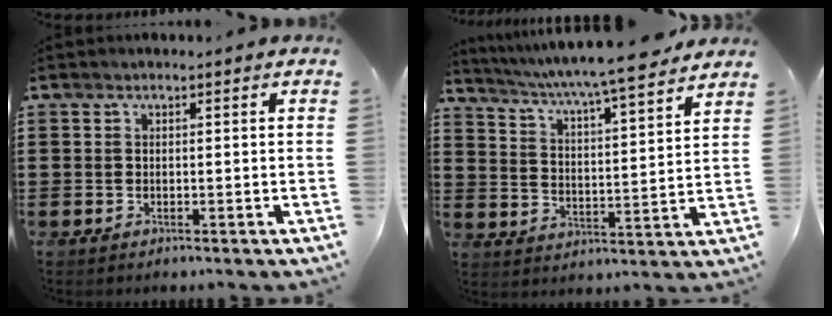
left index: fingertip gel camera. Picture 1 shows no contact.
{"total": 5.5, "force": [5.0, -0.9, 2.2], "torque": [-0.064, -0.044, 0.077]}